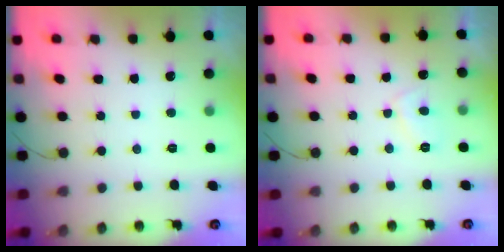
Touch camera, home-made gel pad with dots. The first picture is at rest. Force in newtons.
{"total": 3.9, "press": 3.8, "slide": 0.6}